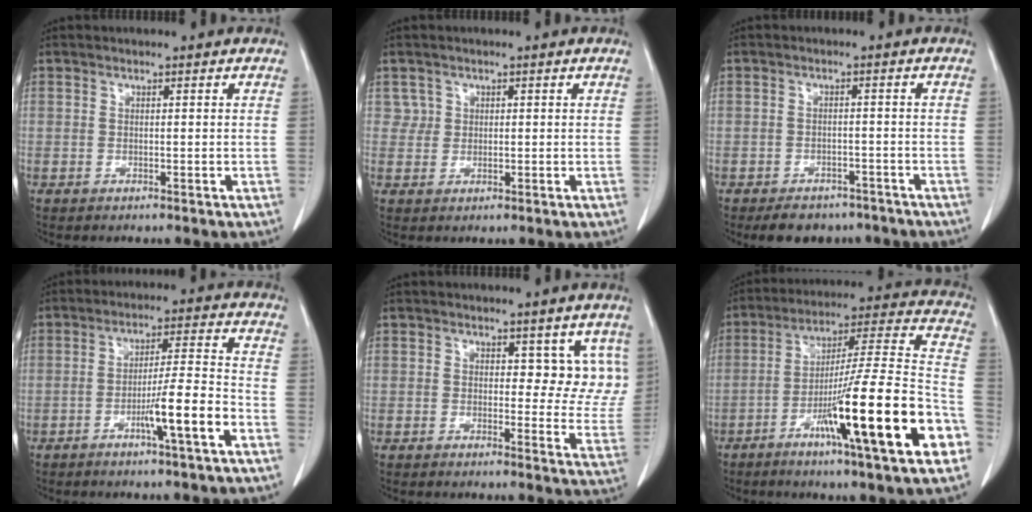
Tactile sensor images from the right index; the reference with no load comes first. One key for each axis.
{"total": 2.0, "fx": 0.9, "fy": 1.8, "fz": -0.2, "tx": 0.017, "ty": 0.001, "tz": 0.010}
{"total": 7.3, "fx": -6.0, "fy": 3.8, "fz": 1.8, "tx": -0.011, "ty": 0.006, "tz": -0.078}
{"total": 8.7, "fx": -3.8, "fy": -0.4, "fz": 7.8, "tx": -0.127, "ty": 0.003, "tz": -0.063}
{"total": 6.2, "fx": 3.2, "fy": 3.8, "fz": 3.7, "tx": -0.014, "ty": -0.010, "tz": 0.030}
{"total": 23.4, "fx": -9.3, "fy": 0.4, "fz": 21.4, "tx": -0.298, "ty": -0.015, "tz": -0.152}